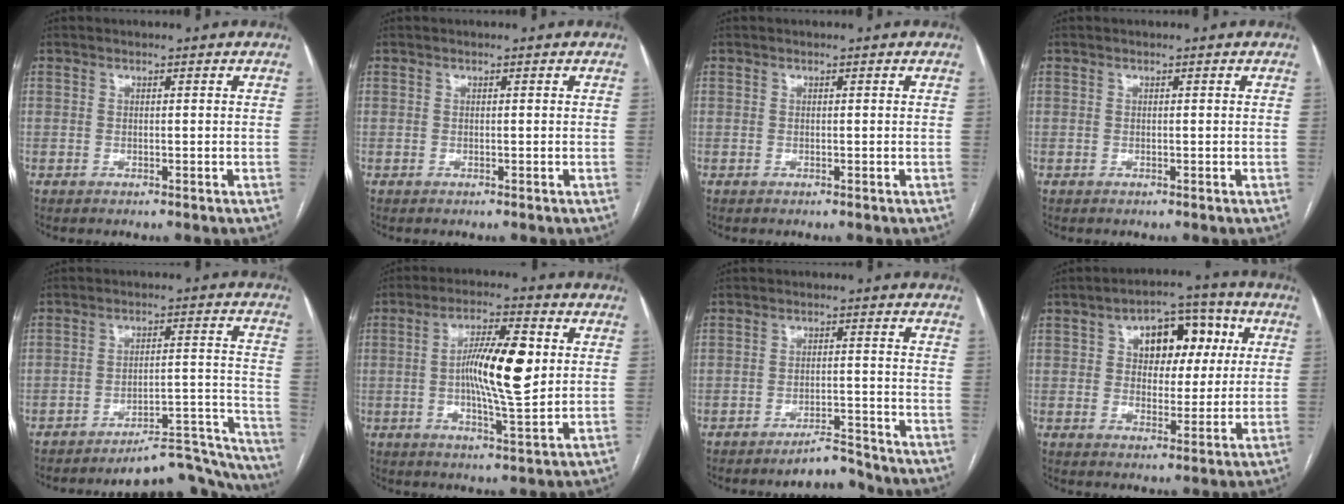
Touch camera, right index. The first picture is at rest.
{"total": 0.0}
{"total": 0.0}
{"total": 0.0}
{"total": 15.6, "force": [-15.3, 2.2, 2.1], "torque": [0.015, 0.061, -0.205]}
{"total": 11.6, "force": [1.0, 2.0, 11.3], "torque": [-0.199, 0.007, 0.014]}
{"total": 4.0, "force": [-3.9, 0.6, 0.9], "torque": [-0.006, -0.005, -0.064]}
{"total": 10.5, "force": [2.9, 6.3, 7.9], "torque": [-0.103, 0.035, 0.045]}